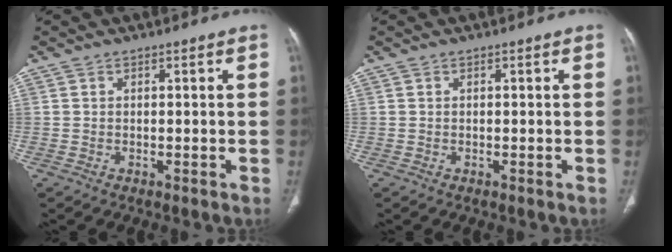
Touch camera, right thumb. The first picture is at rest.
{"total": 0.0}